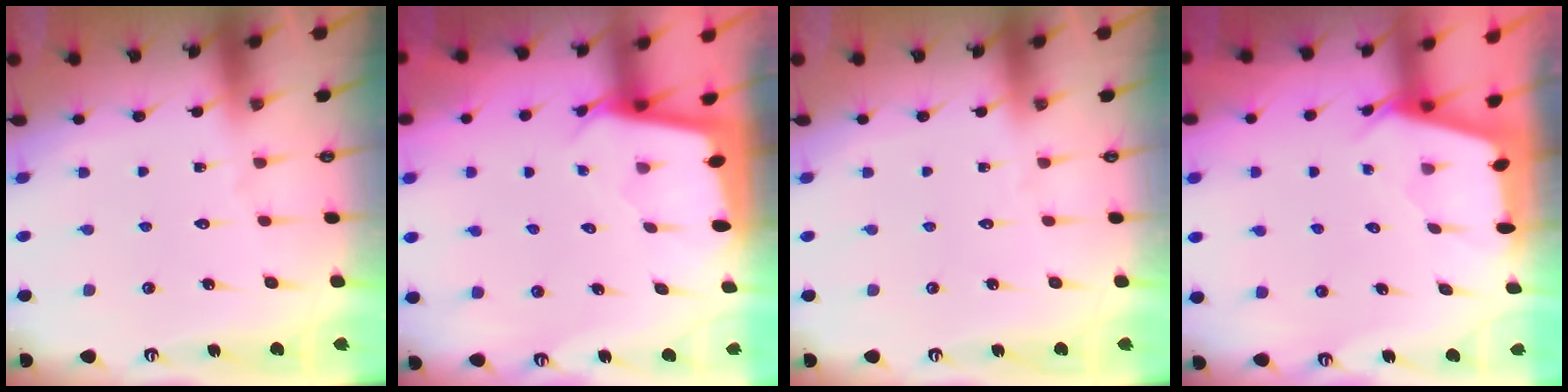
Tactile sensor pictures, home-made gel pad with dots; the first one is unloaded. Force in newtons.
{"total": 2.4, "press": 2.4, "slide": 0.2}
{"total": 0.0}
{"total": 2.5, "press": 2.5, "slide": 0.2}